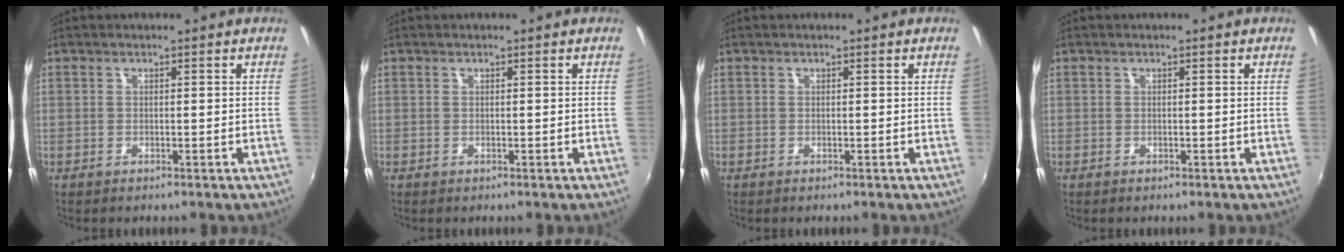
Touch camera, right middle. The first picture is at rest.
{"total": 0.0}
{"total": 0.0}
{"total": 0.0}